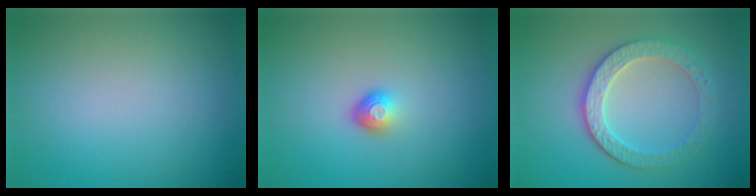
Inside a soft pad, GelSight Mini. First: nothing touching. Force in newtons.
{"total": 1.7, "press": 1.2, "slide": 1.2}
{"total": 4.2, "press": 3.8, "slide": 1.8}